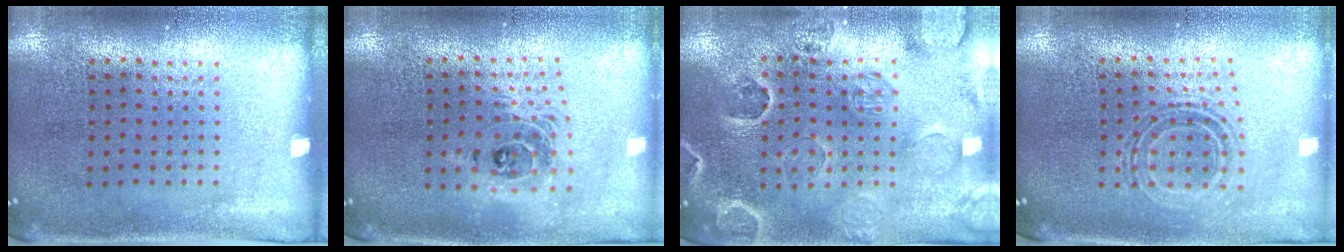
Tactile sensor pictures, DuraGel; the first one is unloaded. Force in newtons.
{"total": 1.9, "press": 1.4, "slide": 1.2}
{"total": 2.8, "press": 2.7, "slide": 0.6}
{"total": 0.7, "press": 0.7, "slide": 0.2}